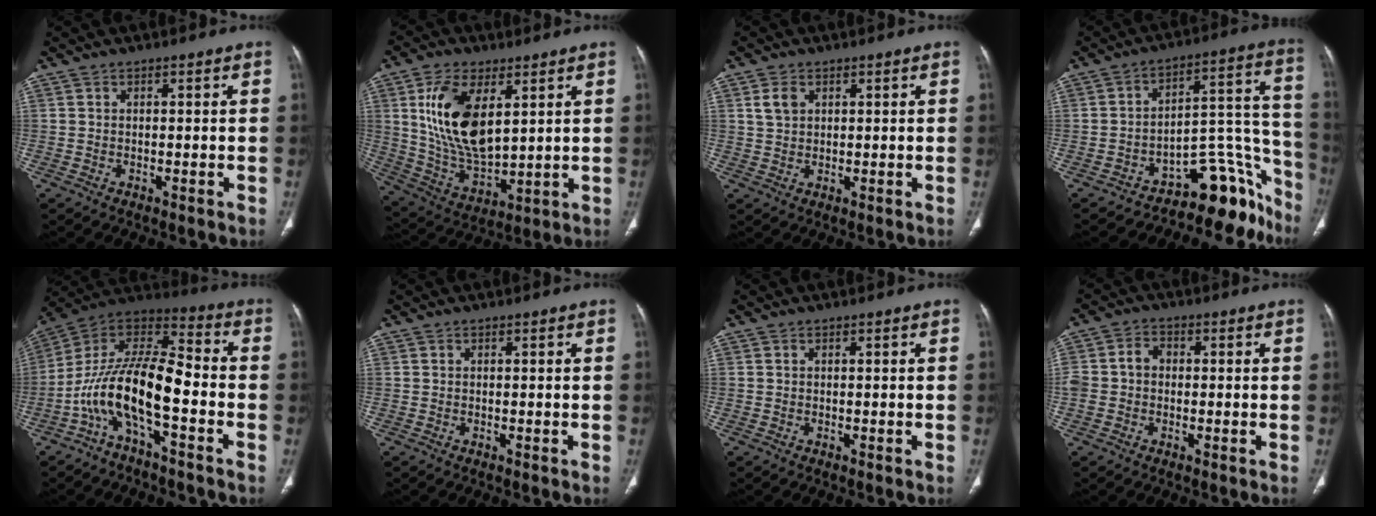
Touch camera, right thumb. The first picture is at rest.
{"total": 16.4, "force": [5.1, 8.6, 13.1], "torque": [-0.234, -0.025, 0.107]}
{"total": 3.2, "force": [1.3, 2.3, 1.9], "torque": [-0.032, 0.000, 0.031]}
{"total": 16.1, "force": [-13.5, 6.6, 5.7], "torque": [0.006, 0.151, -0.190]}
{"total": 15.0, "force": [-5.6, 5.5, 12.8], "torque": [-0.241, 0.081, -0.109]}
{"total": 0.0}
{"total": 0.0}
{"total": 5.1, "force": [-0.3, 4.1, 3.0], "torque": [-0.056, 0.023, -0.008]}